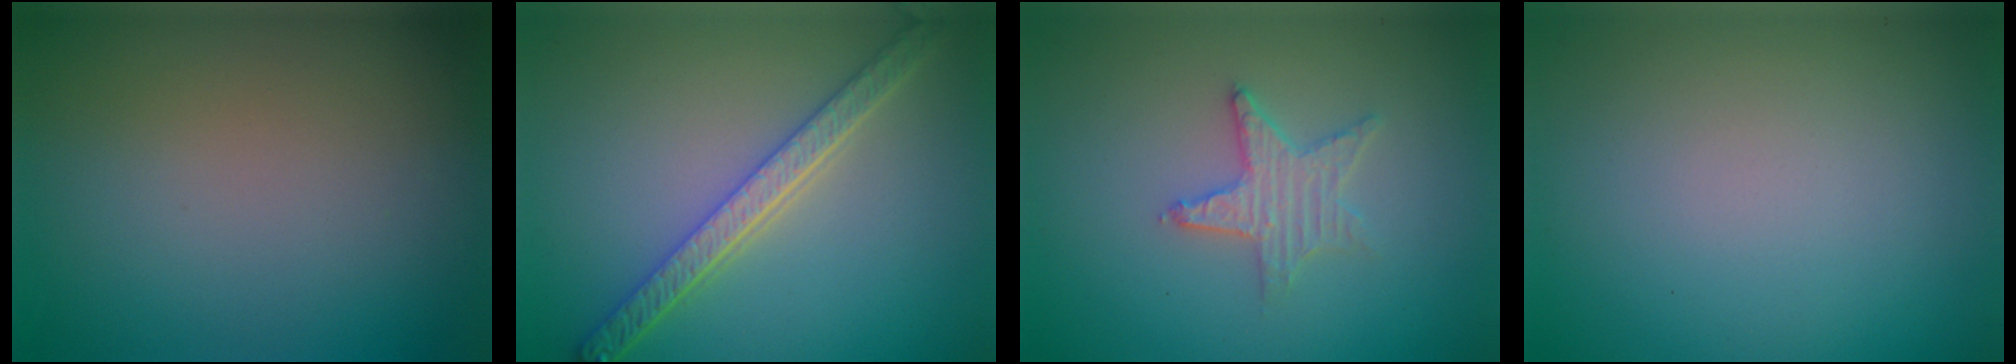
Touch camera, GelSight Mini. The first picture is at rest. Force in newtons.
{"total": 4.8, "press": 3.8, "slide": 3.0}
{"total": 2.7, "press": 2.6, "slide": 0.5}
{"total": 0.0}